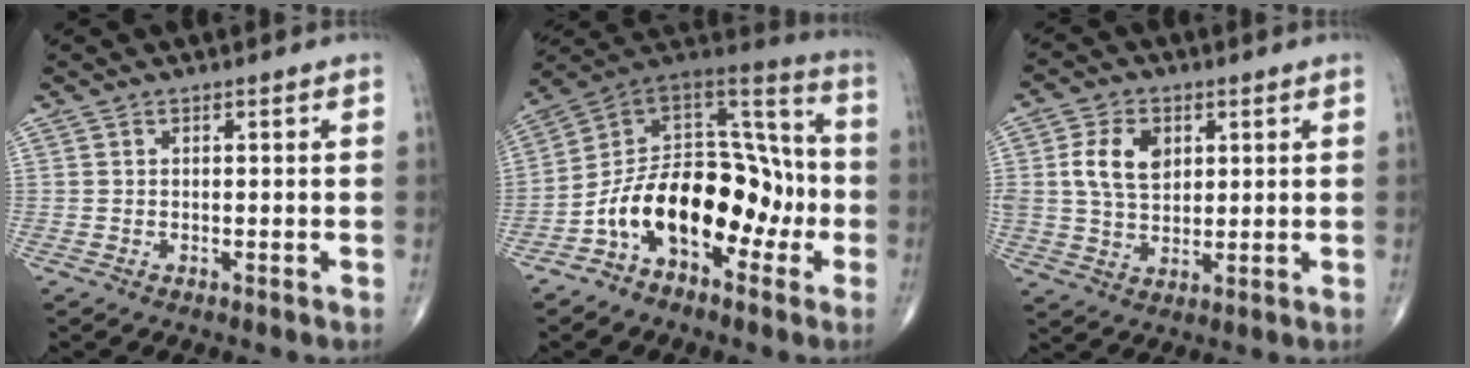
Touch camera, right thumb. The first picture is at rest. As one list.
[{"total": 20.1, "force": [-6.3, 12.5, 14.4], "torque": [-0.190, 0.086, -0.105]}, {"total": 9.6, "force": [2.6, 6.7, 6.4], "torque": [-0.102, -0.005, 0.052]}]